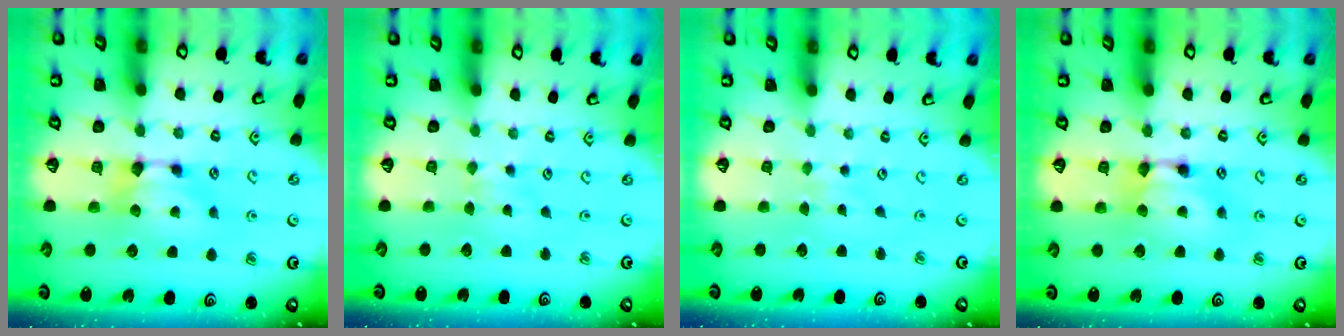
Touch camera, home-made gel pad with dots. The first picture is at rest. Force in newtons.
{"total": 2.9, "press": 2.8, "slide": 0.6}
{"total": 4.9, "press": 4.9, "slide": 0.1}
{"total": 1.9, "press": 1.9, "slide": 0.1}